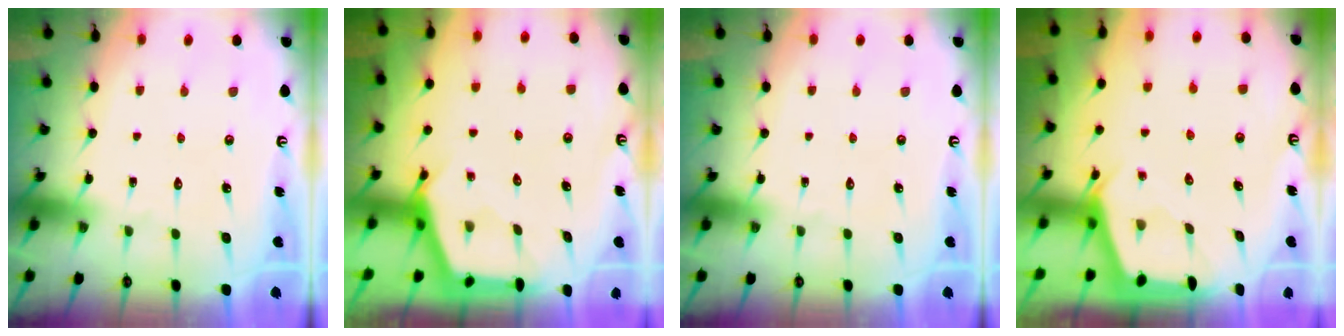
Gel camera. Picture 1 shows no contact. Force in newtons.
{"total": 2.6, "press": 2.6, "slide": 0.4}
{"total": 0.0}
{"total": 2.2, "press": 2.1, "slide": 0.3}